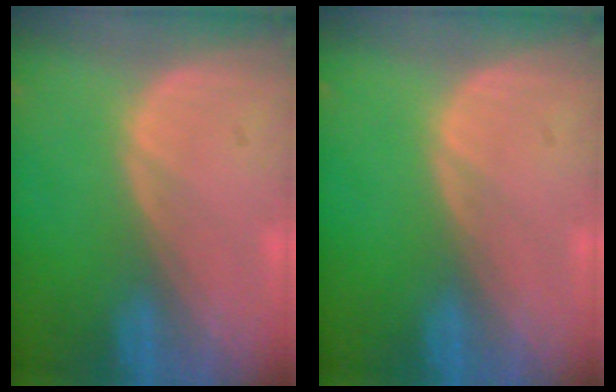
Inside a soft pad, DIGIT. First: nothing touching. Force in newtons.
{"total": 0.0}